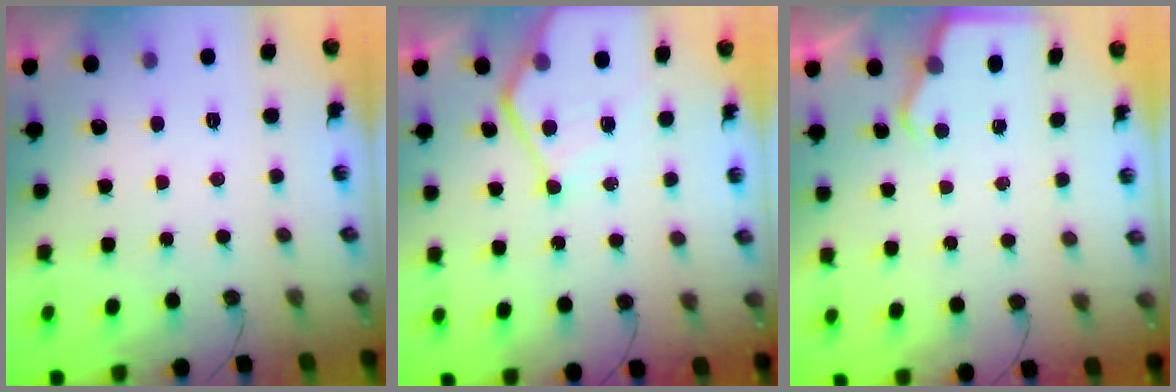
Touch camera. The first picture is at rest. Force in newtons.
{"total": 11.0, "press": 10.9, "slide": 1.3}
{"total": 2.6, "press": 2.5, "slide": 0.4}